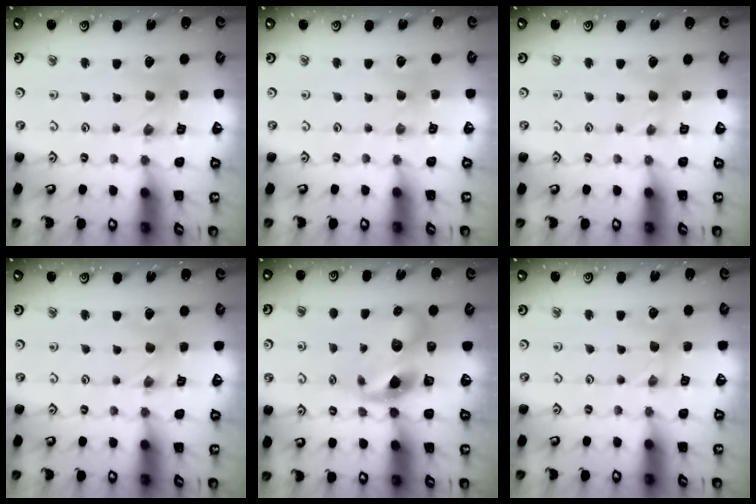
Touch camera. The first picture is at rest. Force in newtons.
{"total": 2.7, "press": 2.6, "slide": 0.4}
{"total": 2.4, "press": 2.3, "slide": 0.5}
{"total": 0.6, "press": 0.6, "slide": 0.2}
{"total": 11.0, "press": 10.9, "slide": 1.6}
{"total": 2.2, "press": 2.2, "slide": 0.4}